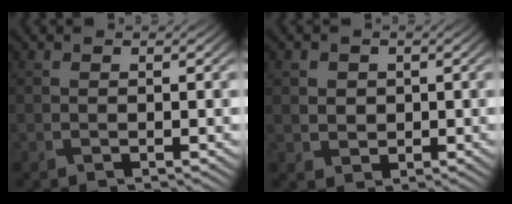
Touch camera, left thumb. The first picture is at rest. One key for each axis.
{"total": 2.5, "fx": 0.3, "fy": 2.4, "fz": 0.8, "tx": -0.029, "ty": -0.005, "tz": 0.004}